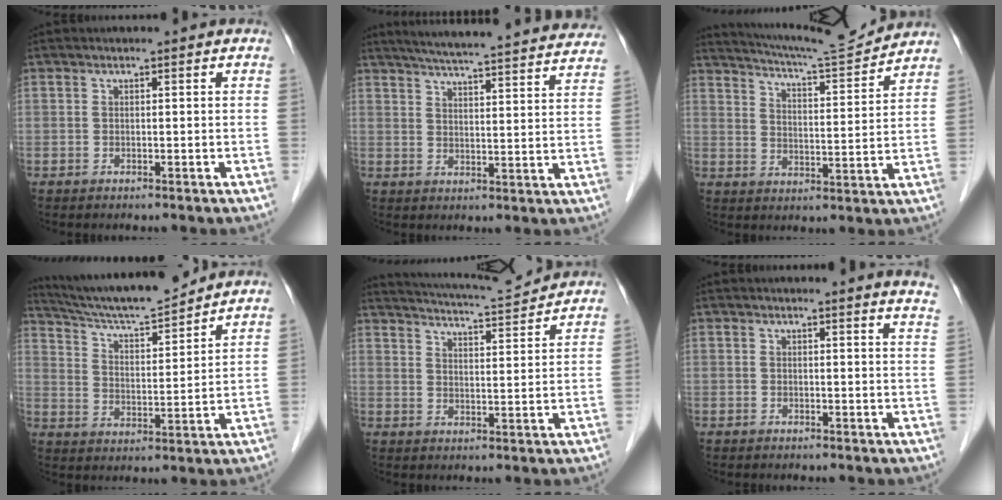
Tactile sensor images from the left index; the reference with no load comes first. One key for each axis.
{"total": 26.9, "fx": 24.9, "fy": 1.6, "fz": 10.1, "tx": -0.156, "ty": -0.027, "tz": 0.307}
{"total": 12.7, "fx": 12.3, "fy": -0.4, "fz": 3.2, "tx": -0.059, "ty": -0.007, "tz": 0.182}
{"total": 14.6, "fx": 13.6, "fy": 0.4, "fz": 5.3, "tx": -0.099, "ty": 0.004, "tz": 0.228}
{"total": 11.2, "fx": 10.9, "fy": -0.2, "fz": 2.6, "tx": -0.052, "ty": 0.007, "tz": 0.159}
{"total": 5.2, "fx": 5.0, "fy": -0.4, "fz": 1.2, "tx": -0.011, "ty": -0.029, "tz": 0.027}